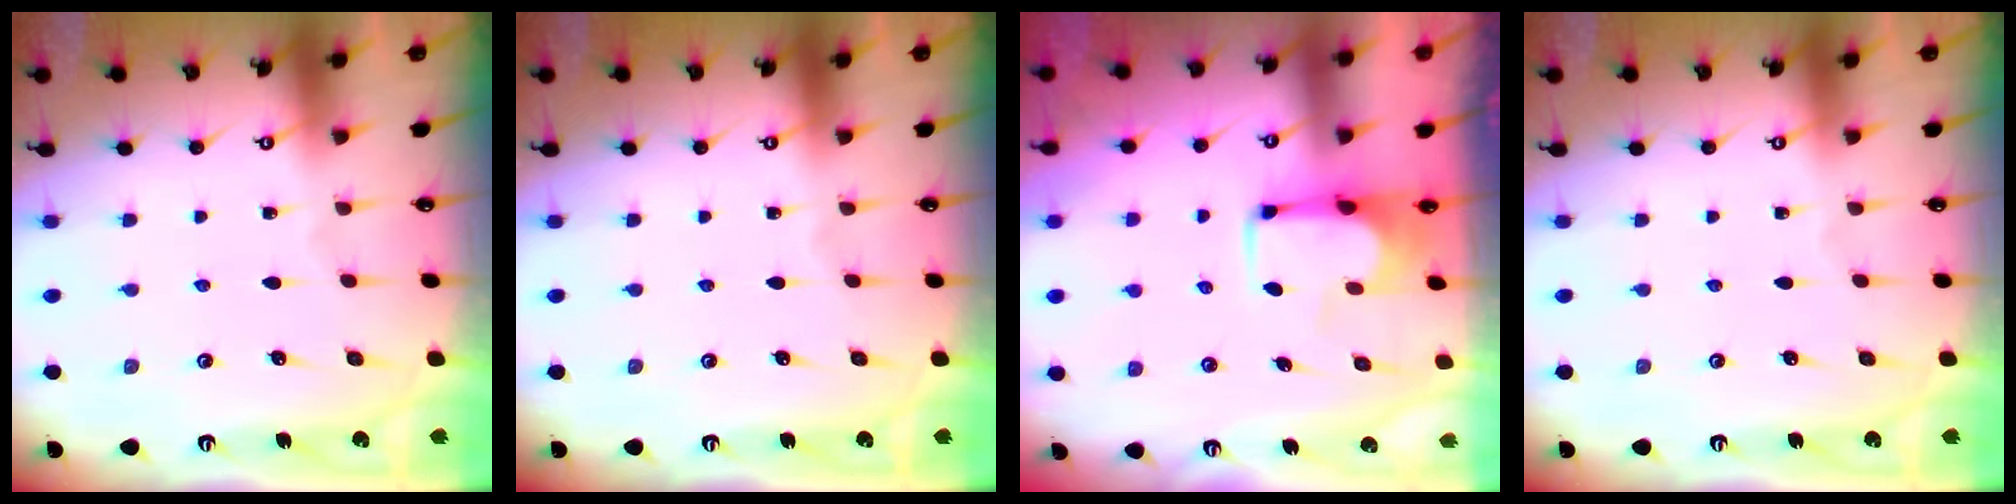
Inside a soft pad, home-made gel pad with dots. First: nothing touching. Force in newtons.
{"total": 0.0}
{"total": 3.3, "press": 3.3, "slide": 0.4}
{"total": 0.0}